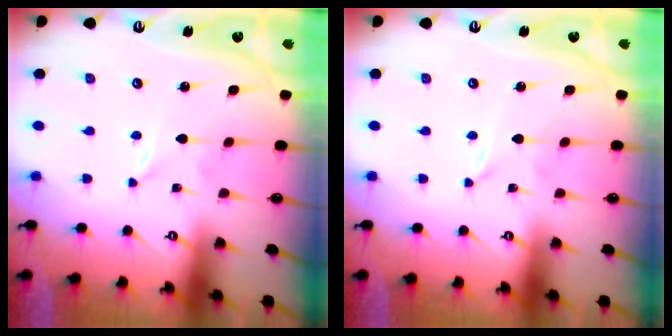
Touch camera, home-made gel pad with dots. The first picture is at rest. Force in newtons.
{"total": 0.0}